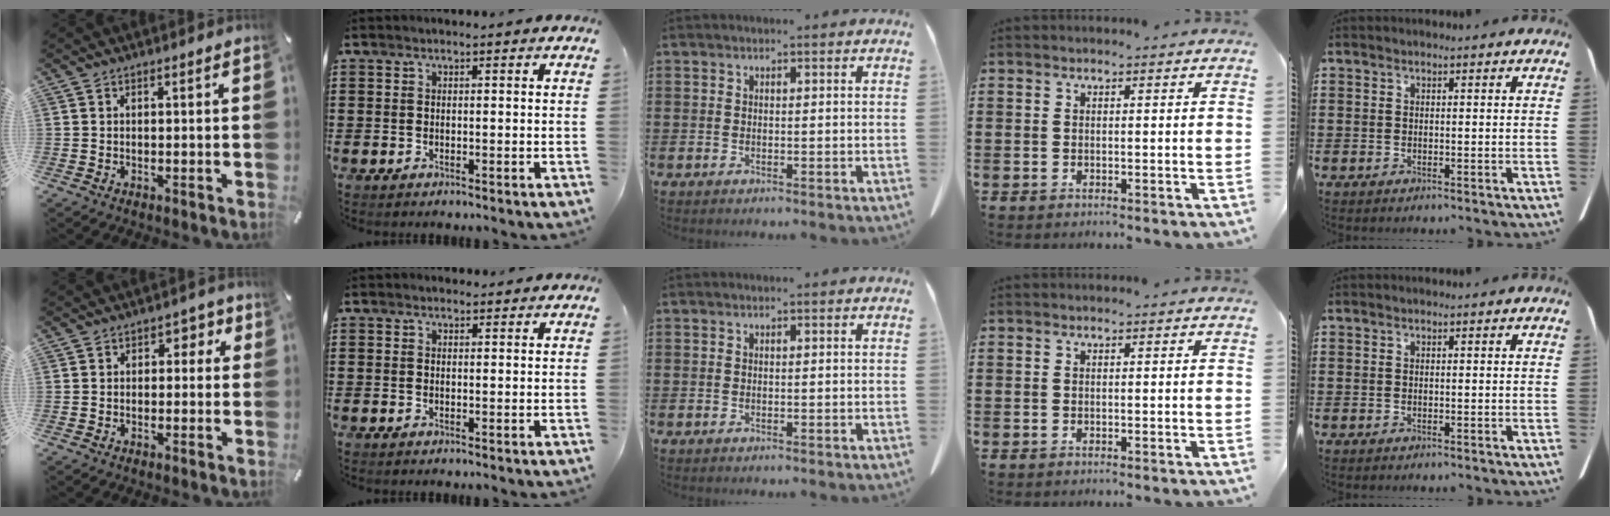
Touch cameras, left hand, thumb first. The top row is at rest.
{"thumb": {"total": 3.0, "force": [-0.7, 2.4, 1.7], "torque": [-0.018, 0.010, -0.021]}, "index": {"total": 0.9, "force": [0.8, 0.4, 0.1], "torque": [-0.004, 0.003, 0.016]}}